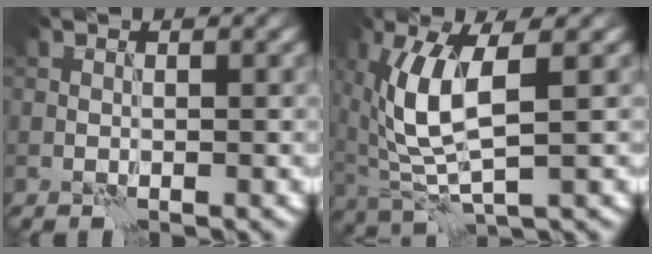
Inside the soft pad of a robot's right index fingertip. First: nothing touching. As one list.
[{"total": 7.1, "force": [1.1, 2.6, 6.5], "torque": [-0.156, 0.001, 0.022]}]